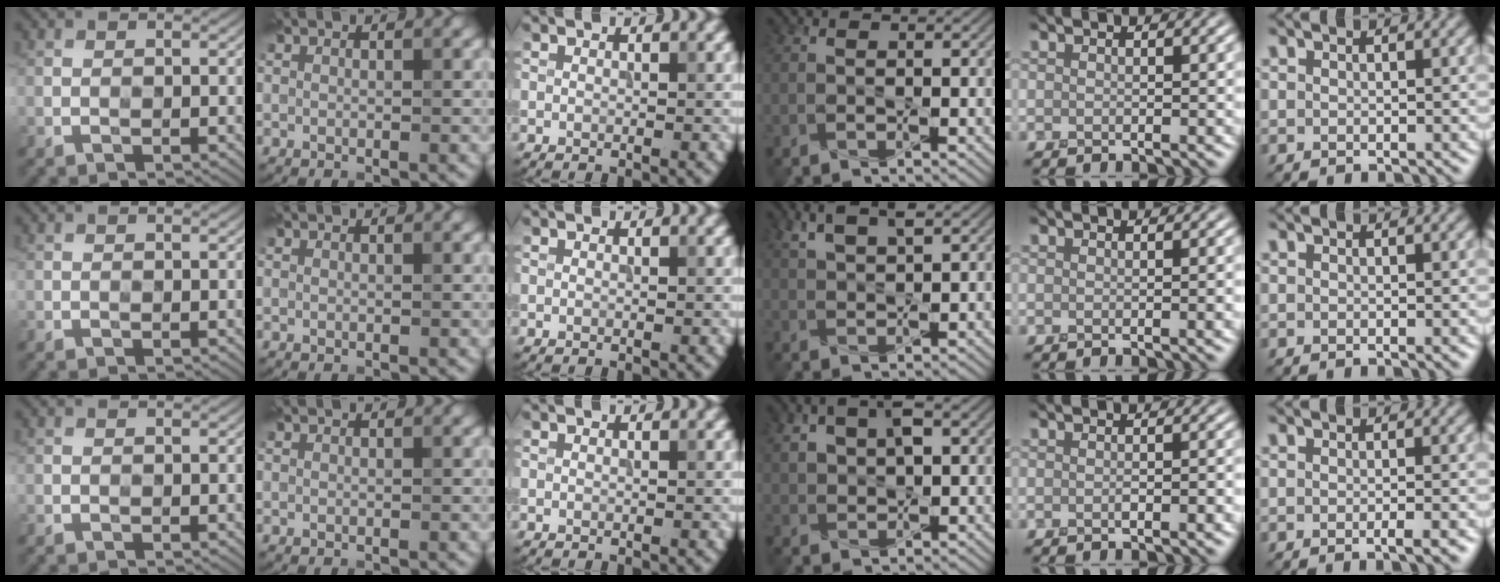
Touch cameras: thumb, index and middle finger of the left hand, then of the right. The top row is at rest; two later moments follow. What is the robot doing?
{"motion": "squeeze", "object": "air blower"}